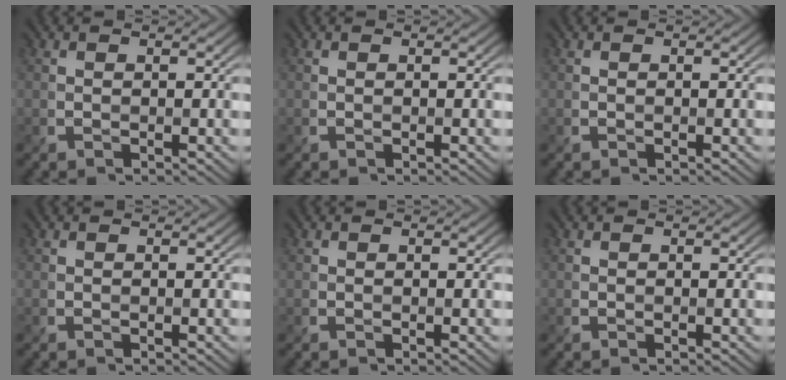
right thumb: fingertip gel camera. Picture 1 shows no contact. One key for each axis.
{"total": 0.0}
{"total": 0.0}
{"total": 0.0}
{"total": 0.0}
{"total": 0.0}